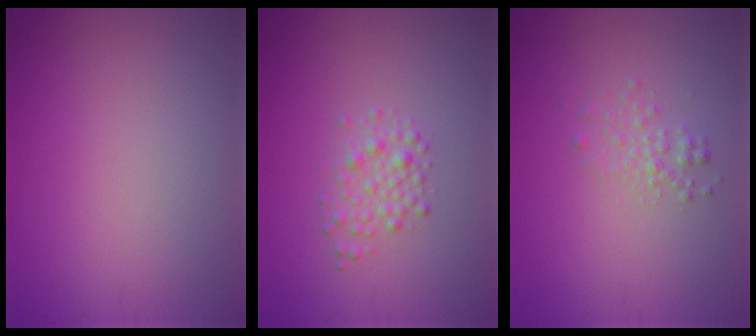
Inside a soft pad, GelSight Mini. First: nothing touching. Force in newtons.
{"total": 2.1, "press": 2.1, "slide": 0.0}
{"total": 1.4, "press": 1.4, "slide": 0.1}